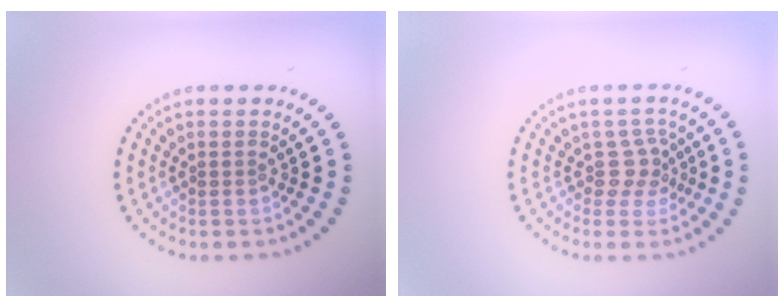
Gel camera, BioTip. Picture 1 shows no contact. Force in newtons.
{"total": 2.2, "press": 1.7, "slide": 1.4}